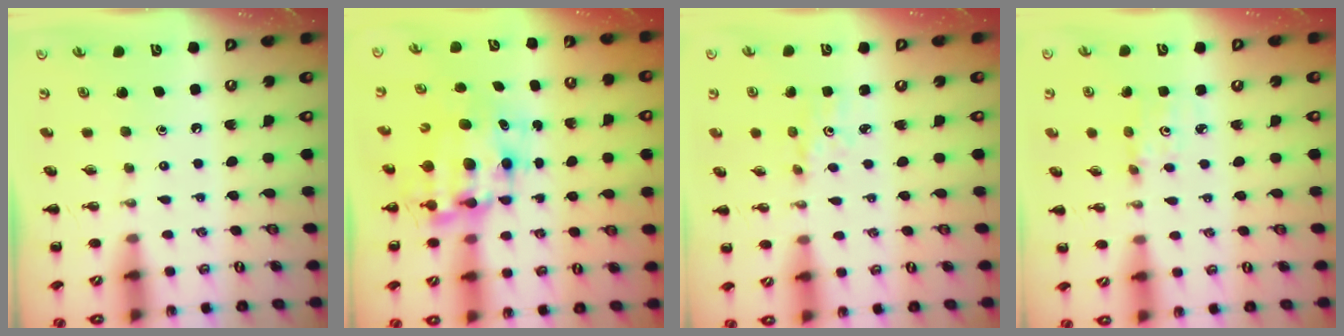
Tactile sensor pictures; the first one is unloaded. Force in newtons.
{"total": 9.4, "press": 9.0, "slide": 2.6}
{"total": 2.4, "press": 2.3, "slide": 0.7}
{"total": 2.4, "press": 2.3, "slide": 0.7}